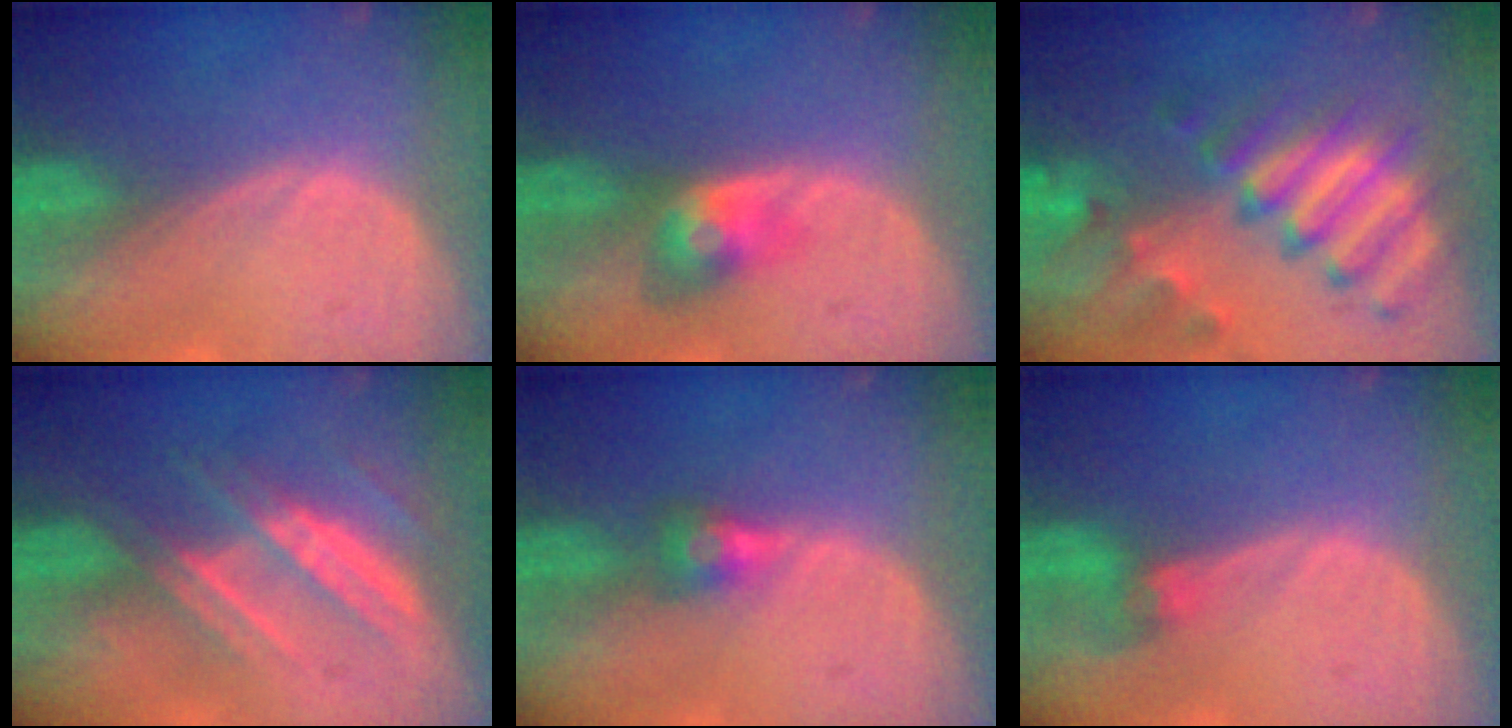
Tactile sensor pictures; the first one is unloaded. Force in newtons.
{"total": 3.8, "press": 3.8, "slide": 0.2}
{"total": 11.6, "press": 10.0, "slide": 5.8}
{"total": 7.5, "press": 6.7, "slide": 3.3}
{"total": 2.8, "press": 2.6, "slide": 1.0}
{"total": 2.9, "press": 2.6, "slide": 1.2}